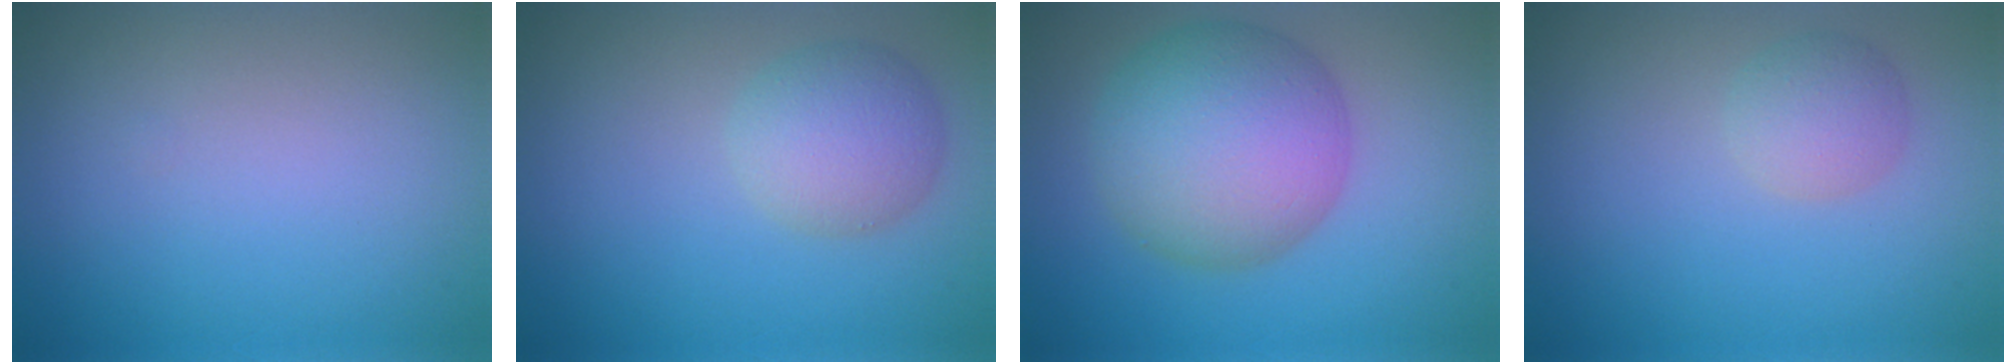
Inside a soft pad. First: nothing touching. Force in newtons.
{"total": 4.0, "press": 4.0, "slide": 0.2}
{"total": 9.7, "press": 9.7, "slide": 0.4}
{"total": 2.4, "press": 2.4, "slide": 0.1}